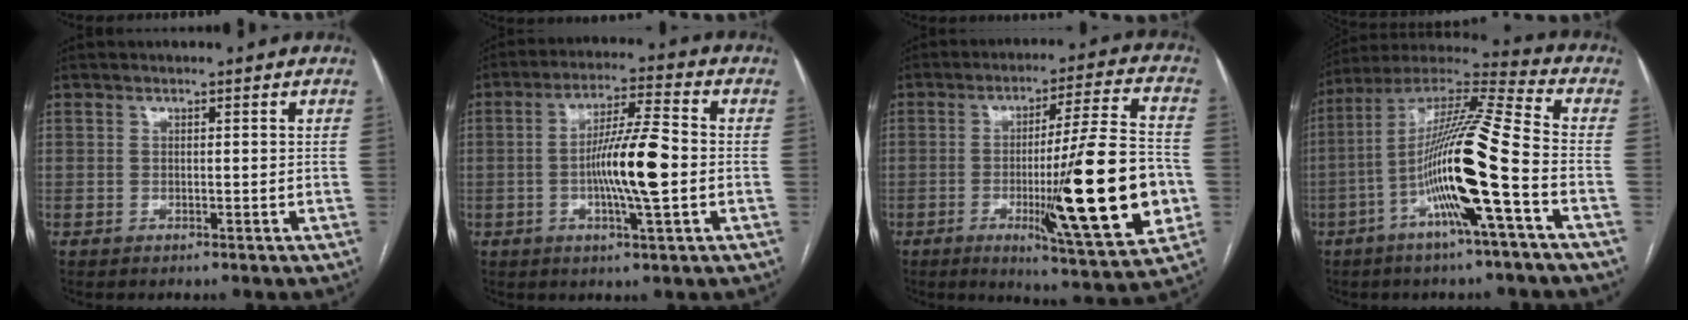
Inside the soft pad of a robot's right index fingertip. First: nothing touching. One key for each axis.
{"total": 10.5, "fx": -1.5, "fy": 0.6, "fz": 10.4, "tx": -0.184, "ty": 0.002, "tz": -0.031}
{"total": 21.0, "fx": -4.1, "fy": 0.6, "fz": 20.6, "tx": -0.295, "ty": -0.016, "tz": -0.054}
{"total": 17.8, "fx": -5.1, "fy": -0.3, "fz": 17.1, "tx": -0.327, "ty": 0.003, "tz": -0.105}